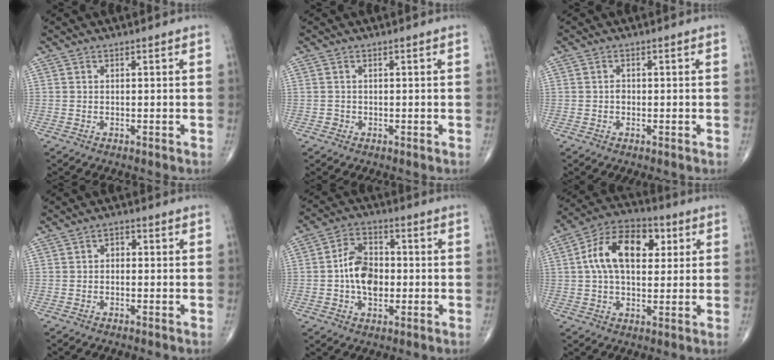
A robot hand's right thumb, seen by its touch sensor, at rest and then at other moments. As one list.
[{"total": 0.7, "force": [-0.3, 0.6, 0.0], "torque": [0.000, 0.003, -0.005]}, {"total": 1.0, "force": [-0.2, 0.8, 0.5], "torque": [-0.005, 0.003, -0.006]}, {"total": 1.9, "force": [-0.2, 1.5, 1.2], "torque": [-0.005, 0.011, -0.013]}, {"total": 9.7, "force": [-0.9, 6.5, 7.1], "torque": [-0.102, 0.018, -0.023]}, {"total": 15.1, "force": [3.3, 9.1, 11.5], "torque": [-0.178, 0.018, 0.046]}]